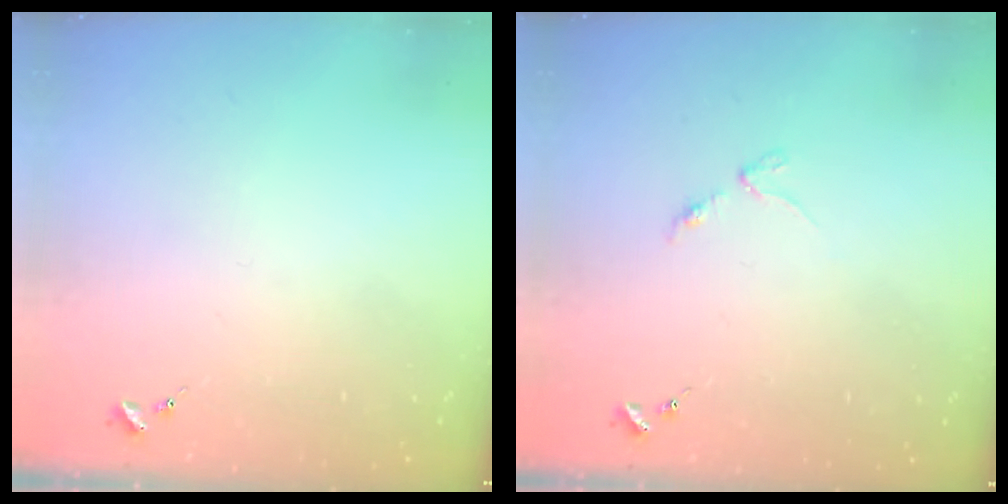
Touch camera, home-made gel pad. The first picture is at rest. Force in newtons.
{"total": 2.9, "press": 2.8, "slide": 0.4}